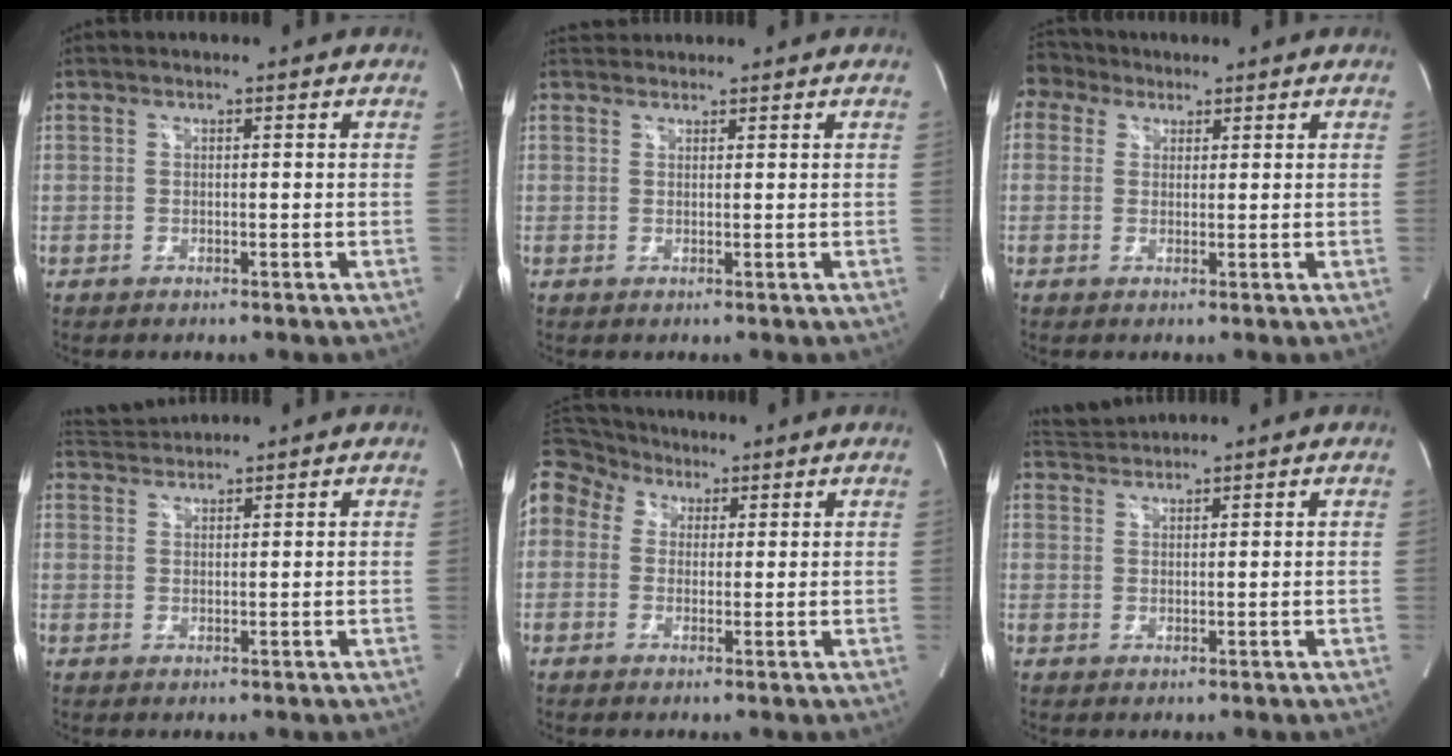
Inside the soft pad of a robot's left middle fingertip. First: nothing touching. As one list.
[{"total": 2.6, "force": [2.5, 0.6, 0.0], "torque": [-0.004, 0.025, 0.045]}, {"total": 3.9, "force": [2.7, 2.7, 0.2], "torque": [-0.010, 0.026, 0.050]}, {"total": 3.1, "force": [3.1, -0.4, -0.5], "torque": [-0.002, 0.014, 0.064]}, {"total": 17.8, "force": [7.6, 14.5, 7.0], "torque": [-0.231, 0.105, 0.152]}, {"total": 2.8, "force": [2.8, -0.4, -0.5], "torque": [0.000, 0.012, 0.061]}]